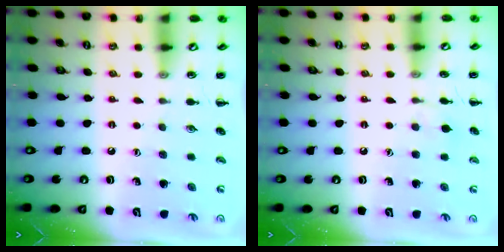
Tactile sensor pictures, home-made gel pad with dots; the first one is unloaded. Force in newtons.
{"total": 4.7, "press": 4.3, "slide": 1.8}